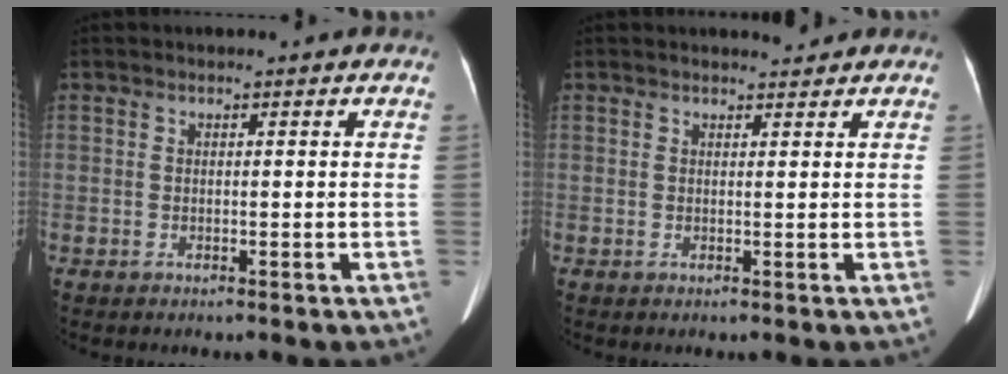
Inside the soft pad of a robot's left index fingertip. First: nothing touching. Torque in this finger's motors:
{"motor_torque": [0.00, -0.32, 0.01, 0.01]}